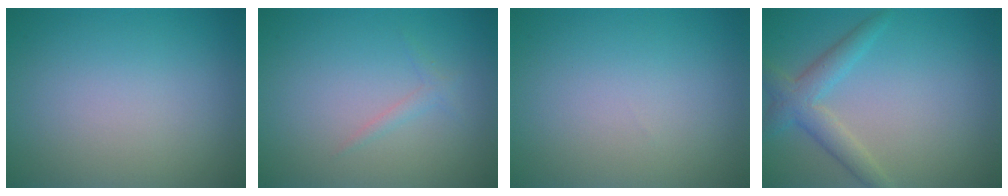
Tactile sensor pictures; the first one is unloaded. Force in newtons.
{"total": 0.9, "press": 0.9, "slide": 0.0}
{"total": 0.0}
{"total": 3.1, "press": 3.1, "slide": 0.2}